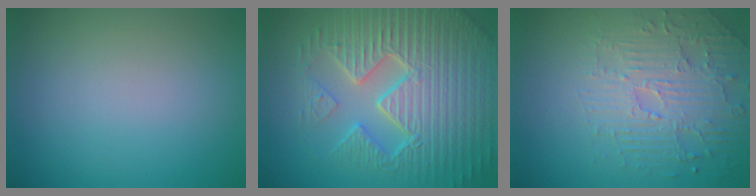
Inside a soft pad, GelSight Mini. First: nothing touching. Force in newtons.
{"total": 10.0, "press": 6.7, "slide": 7.4}
{"total": 4.6, "press": 3.9, "slide": 2.5}